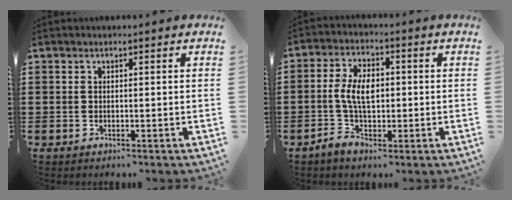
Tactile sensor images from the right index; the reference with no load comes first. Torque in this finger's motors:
{"motor_torque": [1.10, 1.04, 0.63, 0.08]}